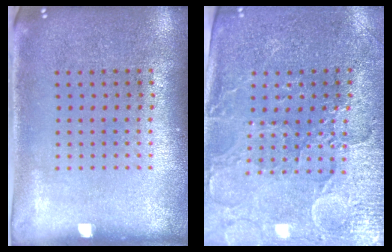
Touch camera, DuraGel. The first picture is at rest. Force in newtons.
{"total": 3.5, "press": 3.3, "slide": 1.2}